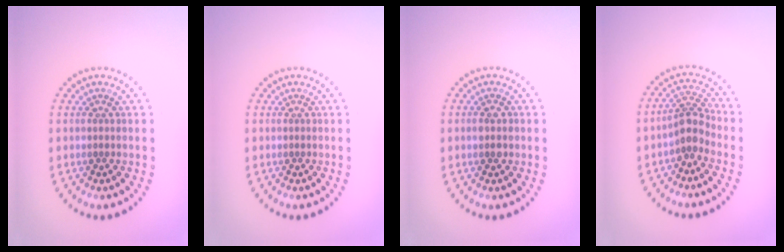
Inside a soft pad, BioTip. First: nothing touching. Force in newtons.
{"total": 0.0}
{"total": 1.7, "press": 1.7, "slide": 0.1}
{"total": 2.8, "press": 2.1, "slide": 1.9}